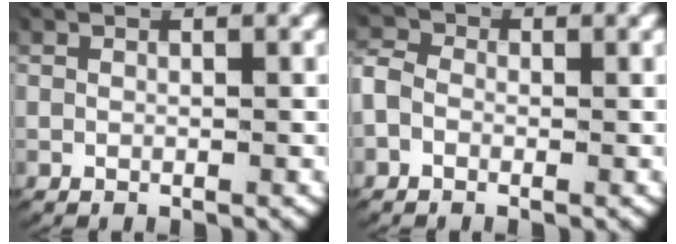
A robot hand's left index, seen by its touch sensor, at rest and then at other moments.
{"total": 2.7, "force": [-0.2, 2.4, 1.2], "torque": [-0.039, 0.002, -0.012]}